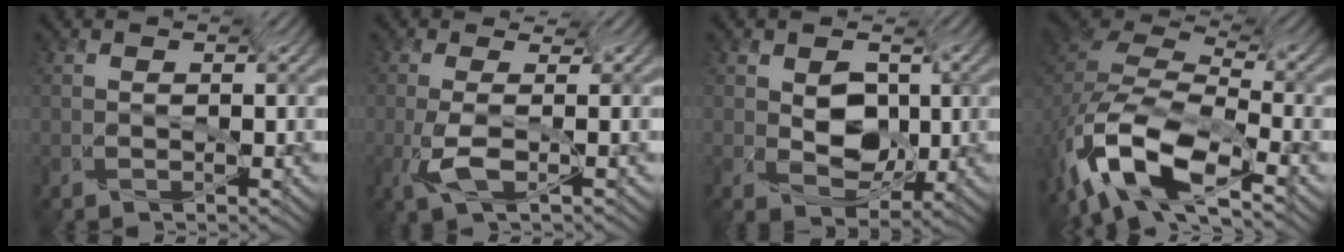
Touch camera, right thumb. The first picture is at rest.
{"total": 3.7, "force": [-1.7, 1.4, 3.0], "torque": [-0.070, -0.005, -0.031]}
{"total": 5.5, "force": [-2.0, 3.5, 3.7], "torque": [-0.079, -0.003, -0.032]}
{"total": 12.8, "force": [-8.1, 6.6, 7.3], "torque": [-0.187, -0.014, -0.139]}